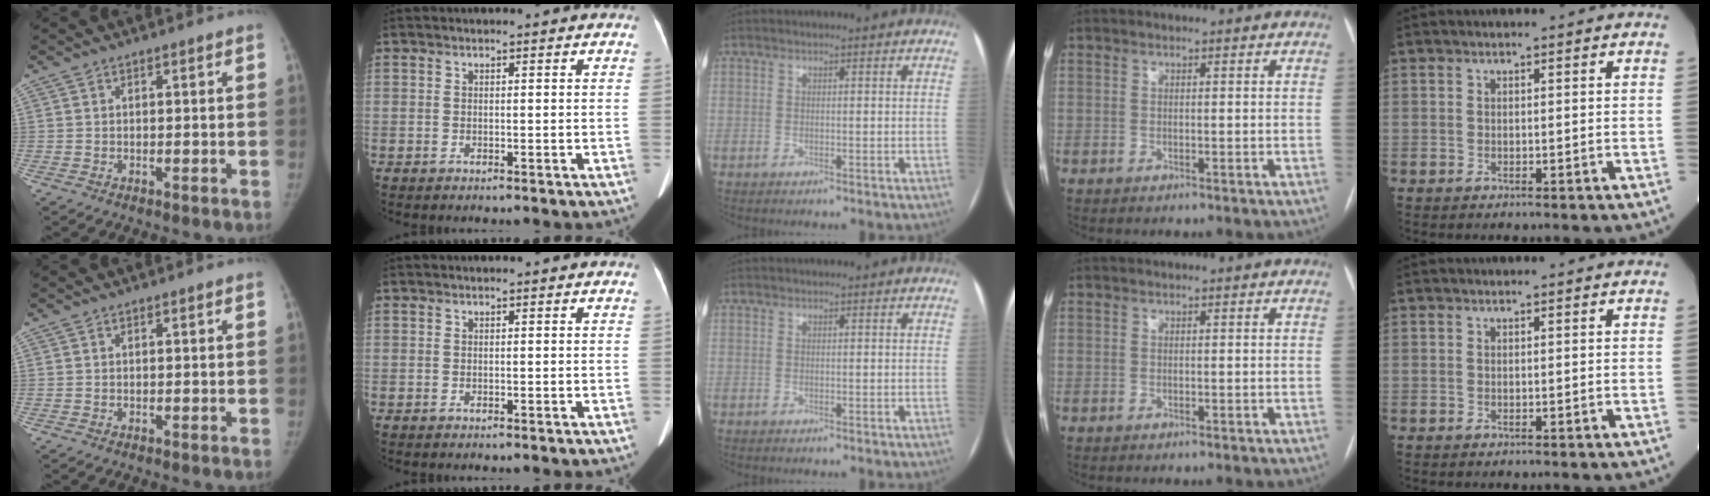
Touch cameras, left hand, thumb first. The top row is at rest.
{}